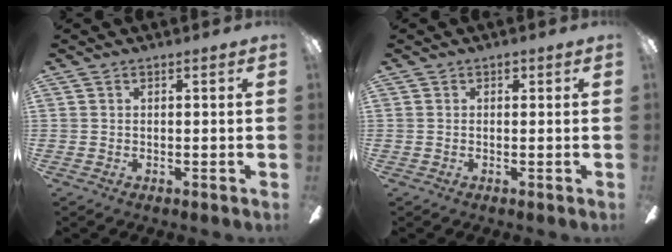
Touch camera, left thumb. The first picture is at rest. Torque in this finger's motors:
{"motor_torque": [0.18, -0.08, 0.40, 0.03, 0.00]}